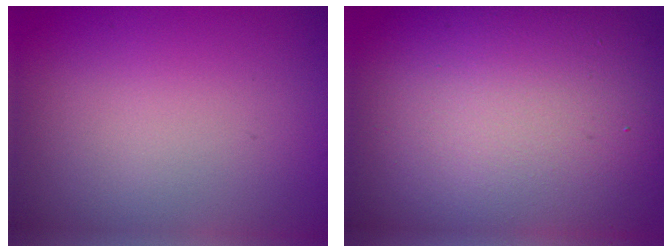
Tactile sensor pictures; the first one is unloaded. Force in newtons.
{"total": 15.9, "press": 15.9, "slide": 1.1}